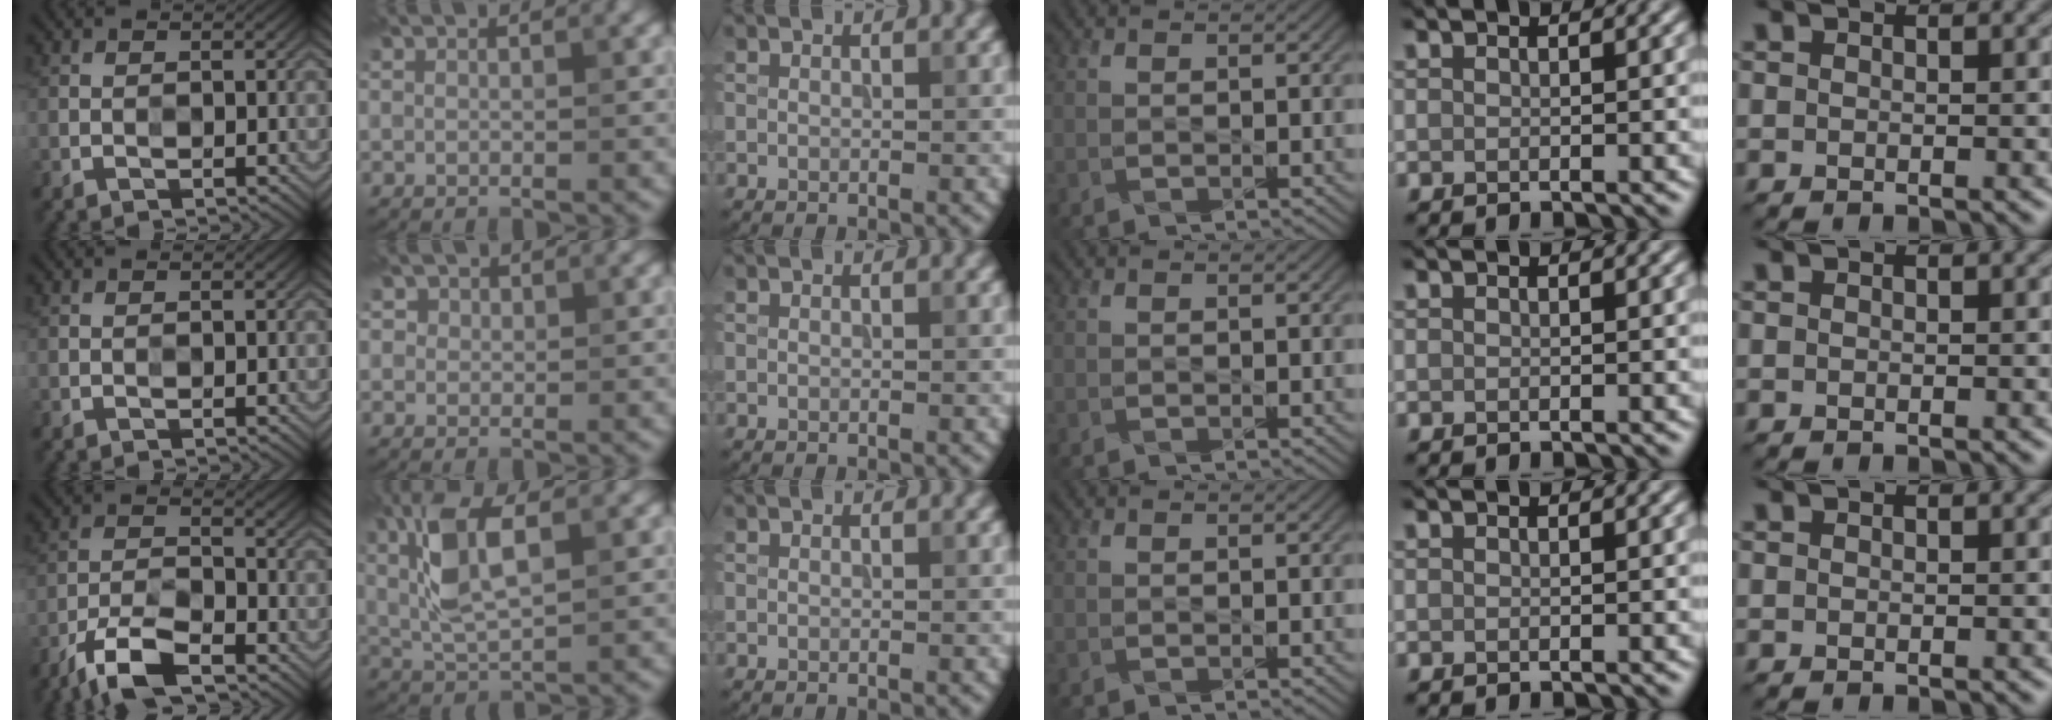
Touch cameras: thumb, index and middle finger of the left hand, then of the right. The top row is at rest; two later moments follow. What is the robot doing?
{"motion": "press", "object": "stopwatch"}